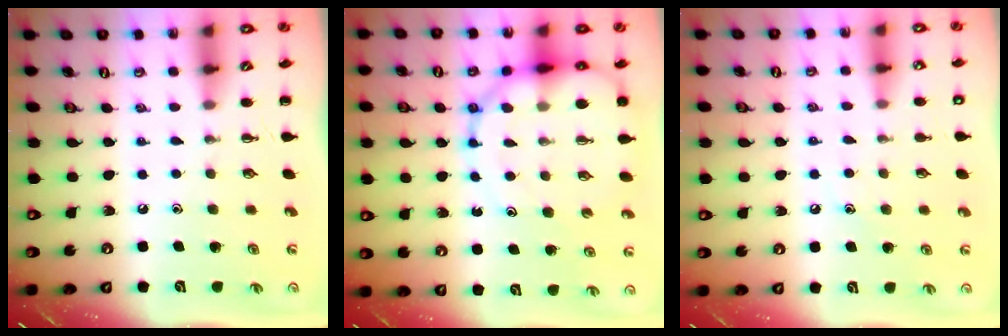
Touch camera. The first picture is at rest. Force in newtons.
{"total": 14.7, "press": 14.3, "slide": 3.3}
{"total": 7.8, "press": 7.5, "slide": 2.0}